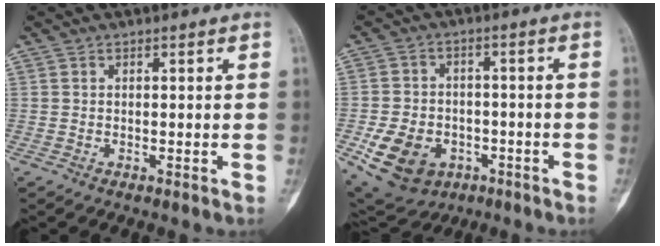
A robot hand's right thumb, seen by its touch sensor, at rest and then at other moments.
{"total": 12.8, "force": [-4.9, 9.4, 7.1], "torque": [-0.116, 0.021, -0.071]}